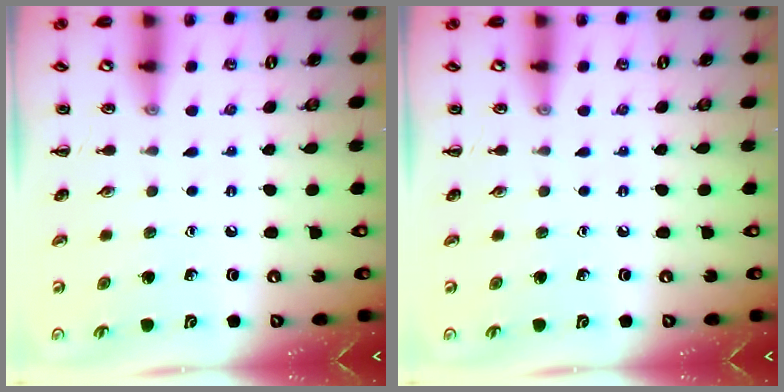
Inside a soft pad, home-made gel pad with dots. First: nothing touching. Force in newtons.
{"total": 0.0}